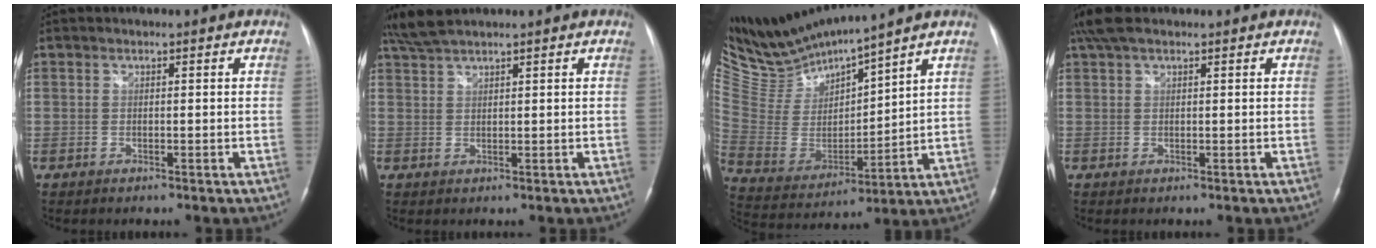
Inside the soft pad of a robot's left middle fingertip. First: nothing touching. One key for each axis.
{"total": 3.8, "fx": 3.5, "fy": 0.0, "fz": 1.7, "tx": -0.047, "ty": 0.016, "tz": 0.076}
{"total": 12.9, "fx": 12.6, "fy": -0.6, "fz": 2.8, "tx": -0.075, "ty": -0.013, "tz": 0.267}
{"total": 4.2, "fx": 3.1, "fy": 1.3, "fz": 2.5, "tx": -0.060, "ty": 0.029, "tz": 0.061}